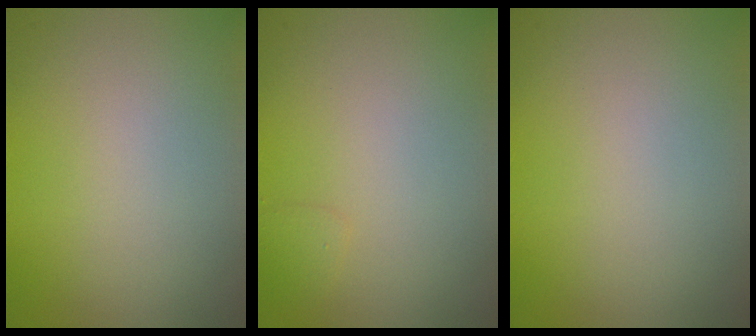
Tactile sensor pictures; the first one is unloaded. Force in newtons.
{"total": 0.7, "press": 0.7, "slide": 0.1}
{"total": 0.0}